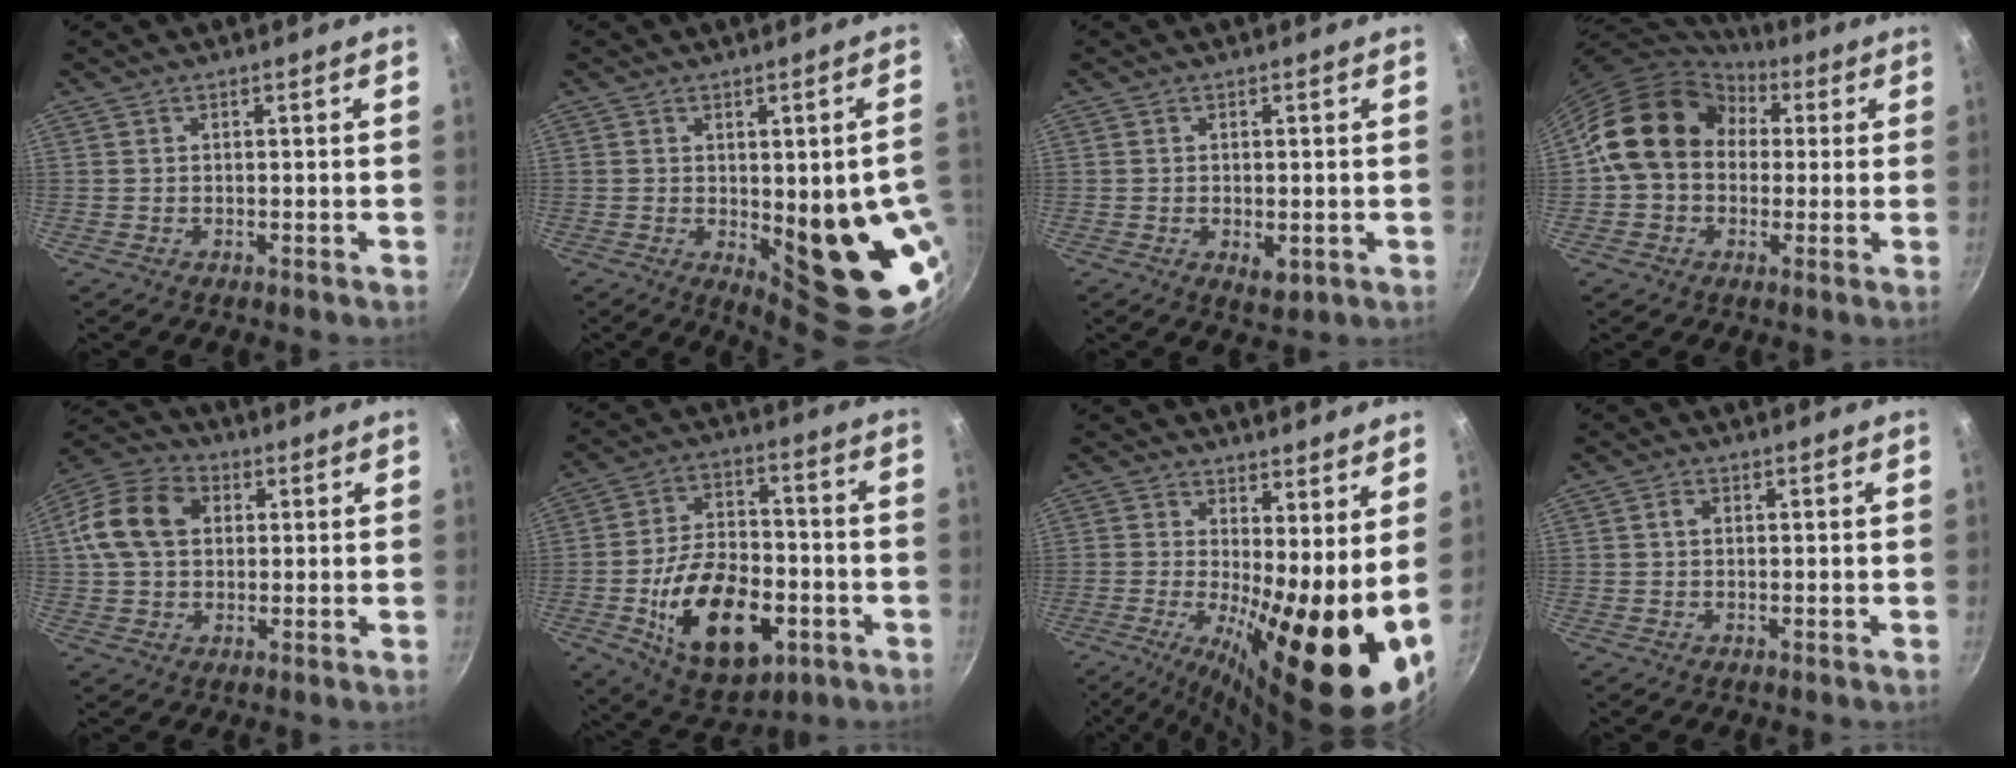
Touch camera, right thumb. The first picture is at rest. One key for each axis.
{"total": 16.7, "fx": -1.9, "fy": 6.1, "fz": 15.5, "tx": -0.159, "ty": -0.021, "tz": -0.010}
{"total": 3.2, "fx": -0.7, "fy": 1.7, "fz": 2.6, "tx": -0.040, "ty": -0.012, "tz": -0.006}
{"total": 16.5, "fx": 2.9, "fy": 13.1, "fz": 9.5, "tx": -0.134, "ty": 0.035, "tz": 0.035}
{"total": 13.1, "fx": 2.4, "fy": 9.7, "fz": 8.4, "tx": -0.140, "ty": 0.021, "tz": 0.027}
{"total": 20.6, "fx": -6.3, "fy": 12.0, "fz": 15.6, "tx": -0.236, "ty": 0.028, "tz": -0.091}
{"total": 15.4, "fx": -0.4, "fy": 4.2, "fz": 14.8, "tx": -0.219, "ty": -0.018, "tz": -0.008}
{"total": 1.6, "fx": 0.3, "fy": 1.1, "fz": 1.1, "tx": -0.018, "ty": 0.005, "tz": 0.003}